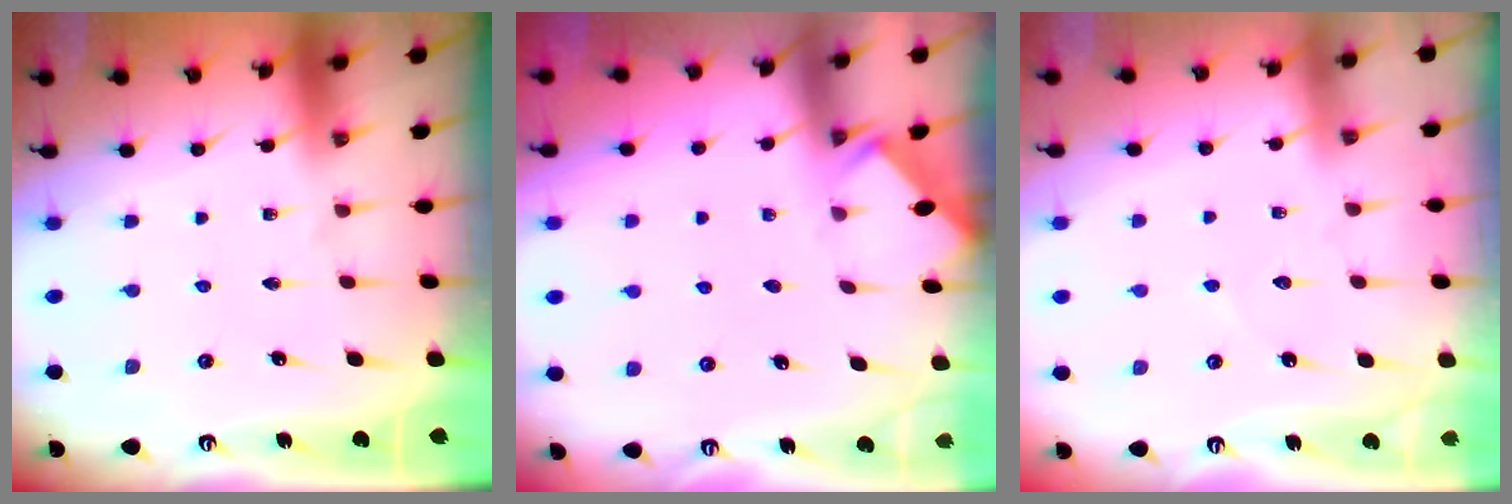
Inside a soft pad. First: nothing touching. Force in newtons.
{"total": 1.7, "press": 1.7, "slide": 0.2}
{"total": 2.0, "press": 2.0, "slide": 0.2}